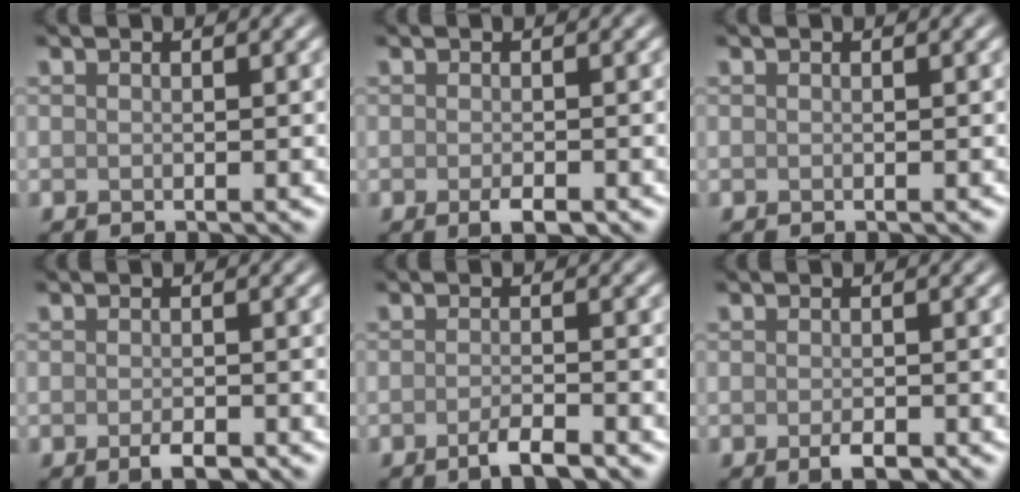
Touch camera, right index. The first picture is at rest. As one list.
[{"total": 1.6, "force": [-0.8, 0.5, 1.3], "torque": [-0.021, -0.004, -0.012]}, {"total": 0.0}, {"total": 1.7, "force": [-1.0, 0.6, 1.2], "torque": [-0.019, -0.003, -0.015]}, {"total": 2.2, "force": [-1.4, 0.4, 1.6], "torque": [-0.025, 0.002, -0.030]}, {"total": 1.6, "force": [-0.9, 0.6, 1.2], "torque": [-0.020, -0.004, -0.014]}]